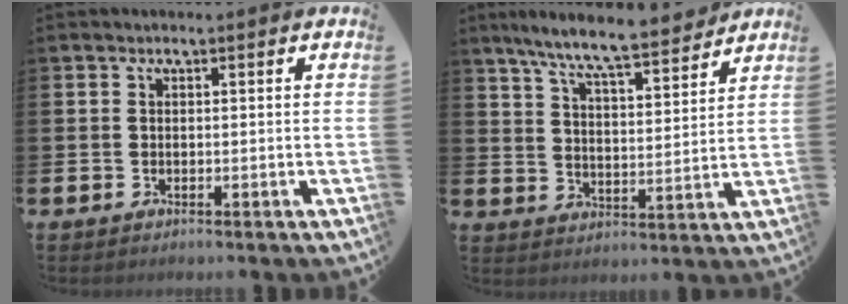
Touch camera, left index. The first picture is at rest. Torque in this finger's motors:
{"motor_torque": [0.68, -0.56, 0.69, 0.21]}